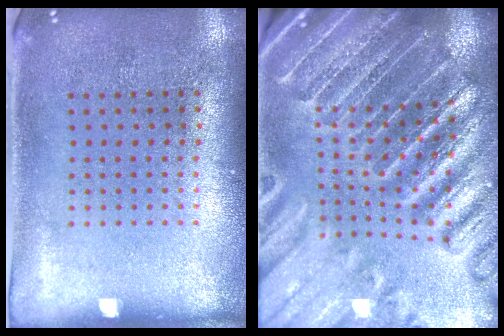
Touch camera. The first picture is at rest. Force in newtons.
{"total": 3.6, "press": 3.5, "slide": 0.9}